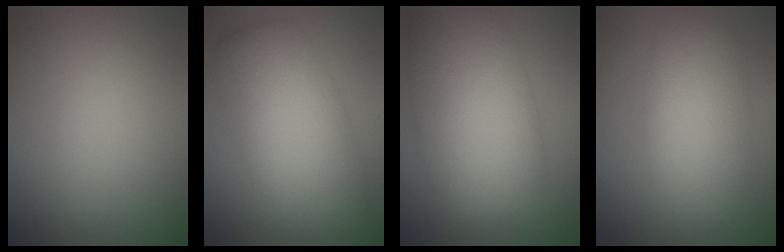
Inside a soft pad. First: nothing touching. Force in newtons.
{"total": 8.4, "press": 8.4, "slide": 0.4}
{"total": 10.3, "press": 10.3, "slide": 0.4}
{"total": 6.4, "press": 6.4, "slide": 0.2}